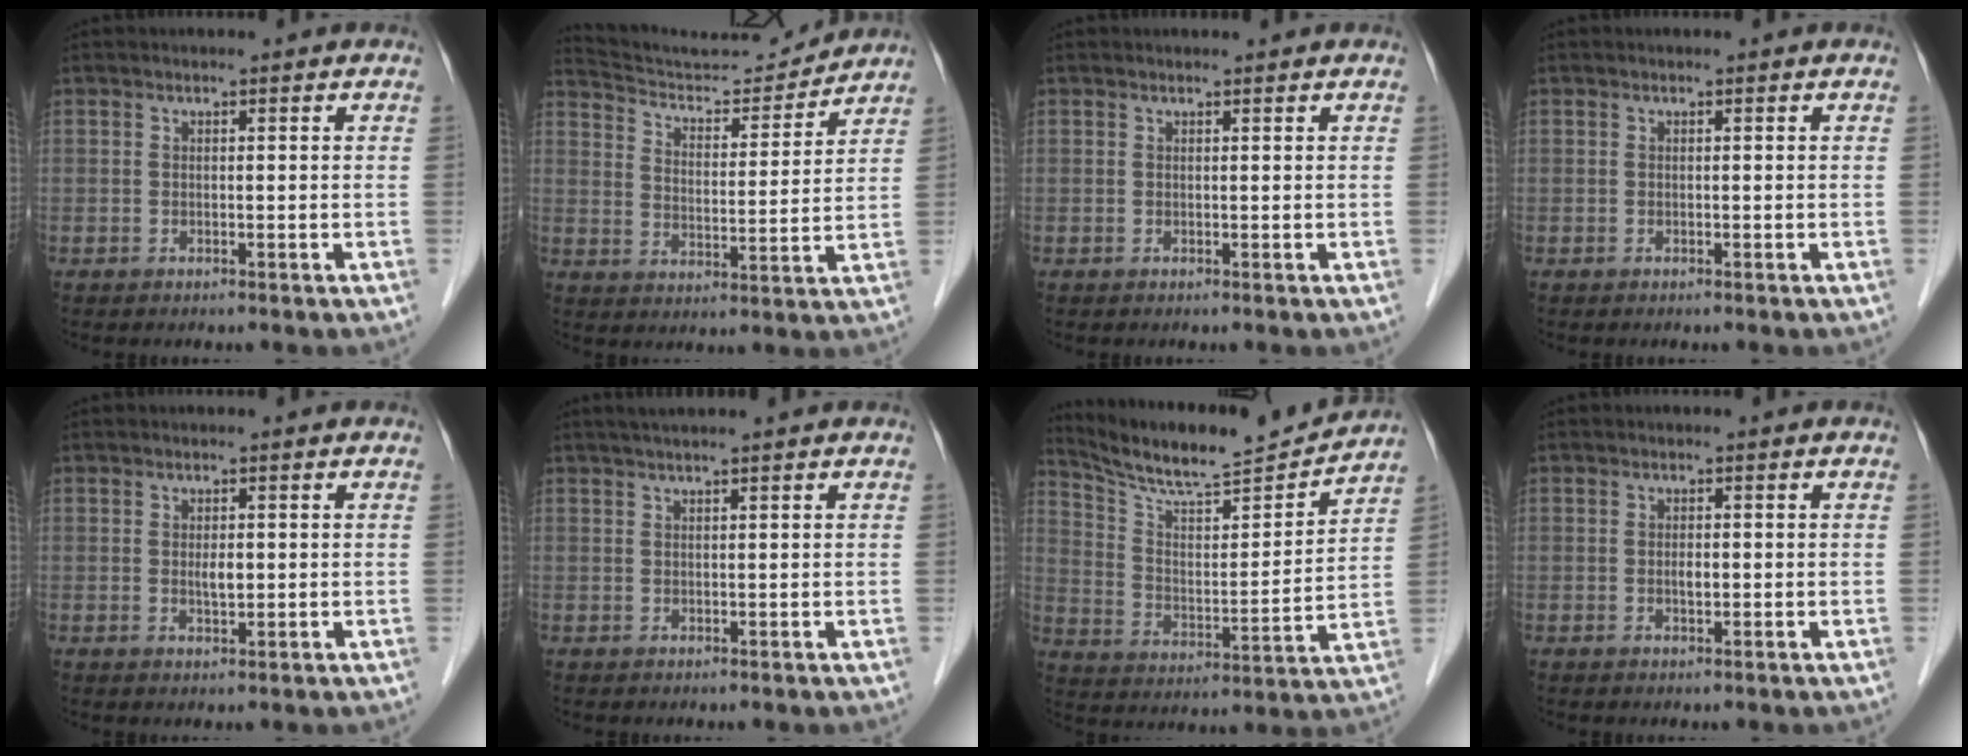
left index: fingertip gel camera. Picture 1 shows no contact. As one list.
[{"total": 12.7, "force": [12.6, 0.7, 1.4], "torque": [-0.029, -0.002, 0.199]}, {"total": 1.2, "force": [1.2, 0.1, 0.3], "torque": [-0.005, 0.011, 0.019]}, {"total": 0.0}, {"total": 1.6, "force": [0.2, 0.6, 1.4], "torque": [-0.025, -0.002, 0.005]}, {"total": 4.6, "force": [3.8, -0.3, 2.6], "torque": [-0.036, 0.029, 0.062]}, {"total": 16.8, "force": [16.0, 0.5, 5.1], "torque": [-0.100, -0.010, 0.259]}, {"total": 1.0, "force": [-0.1, 0.4, 0.9], "torque": [-0.018, 0.000, -0.001]}]